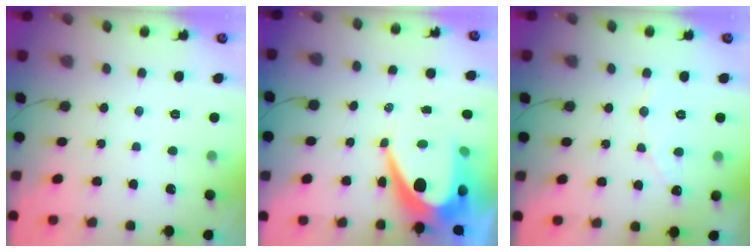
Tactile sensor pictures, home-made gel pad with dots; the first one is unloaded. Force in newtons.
{"total": 13.1, "press": 13.1, "slide": 0.9}
{"total": 4.9, "press": 4.8, "slide": 0.4}